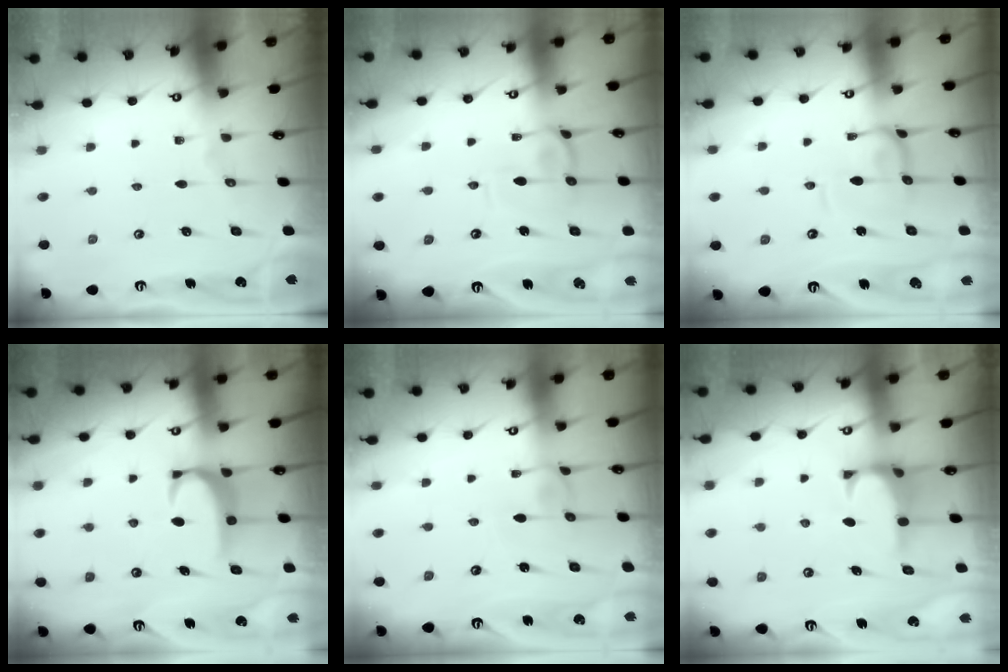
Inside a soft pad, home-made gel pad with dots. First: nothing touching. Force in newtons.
{"total": 2.8, "press": 2.7, "slide": 0.7}
{"total": 1.5, "press": 1.5, "slide": 0.5}
{"total": 2.7, "press": 2.7, "slide": 0.5}
{"total": 2.1, "press": 2.1, "slide": 0.1}
{"total": 0.9, "press": 0.5, "slide": 0.8}